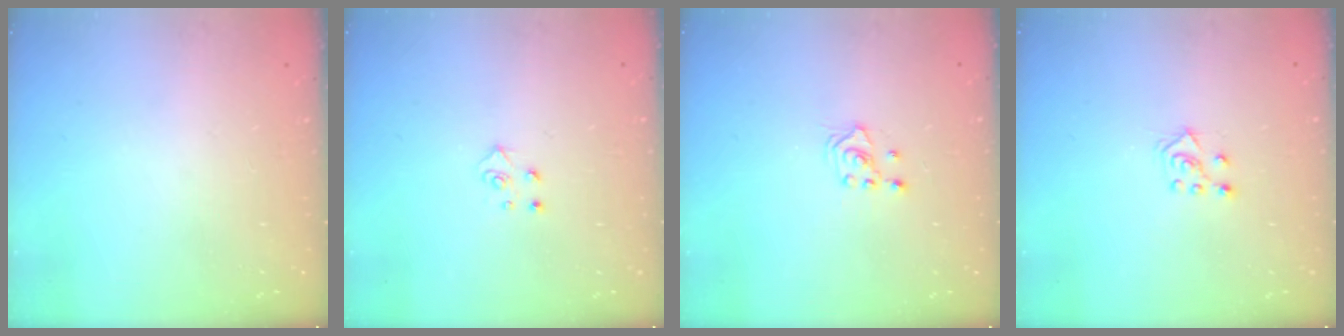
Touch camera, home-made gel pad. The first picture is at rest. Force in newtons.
{"total": 3.9, "press": 3.9, "slide": 0.3}
{"total": 1.8, "press": 1.8, "slide": 0.2}
{"total": 5.4, "press": 5.3, "slide": 0.6}